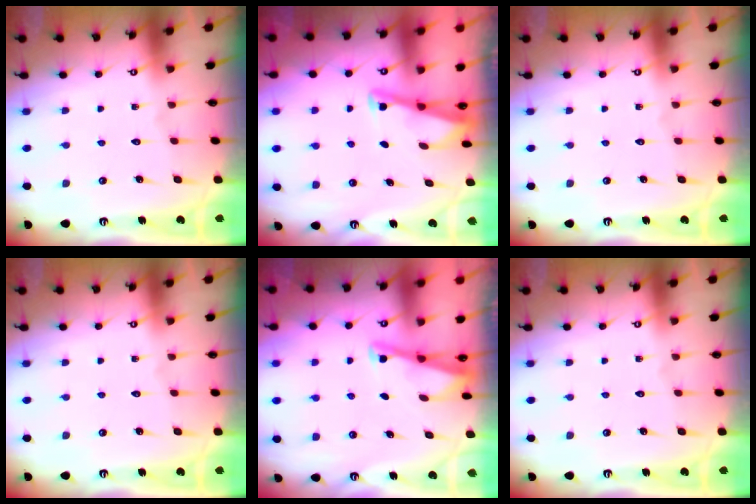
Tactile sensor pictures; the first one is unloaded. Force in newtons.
{"total": 2.9, "press": 2.9, "slide": 0.3}
{"total": 0.0}
{"total": 0.0}
{"total": 2.7, "press": 2.7, "slide": 0.2}
{"total": 0.0}